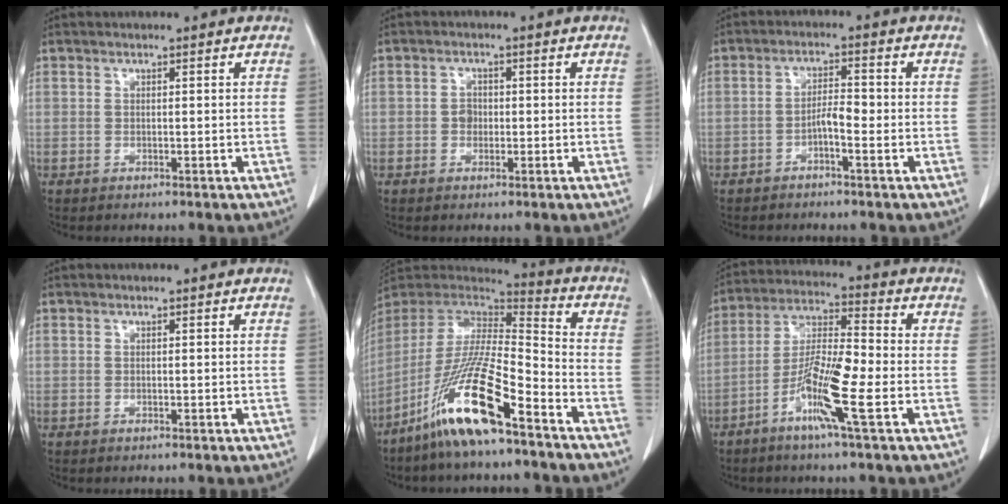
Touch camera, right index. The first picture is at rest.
{"total": 1.8, "force": [-0.3, 1.5, 0.9], "torque": [-0.013, 0.005, -0.004]}
{"total": 3.1, "force": [-1.3, 0.5, 2.7], "torque": [-0.046, 0.005, -0.026]}
{"total": 0.0}
{"total": 16.9, "force": [-10.6, 1.6, 13.0], "torque": [-0.275, -0.028, -0.204]}
{"total": 10.9, "force": [-4.4, 0.3, 10.0], "torque": [-0.196, -0.007, -0.093]}